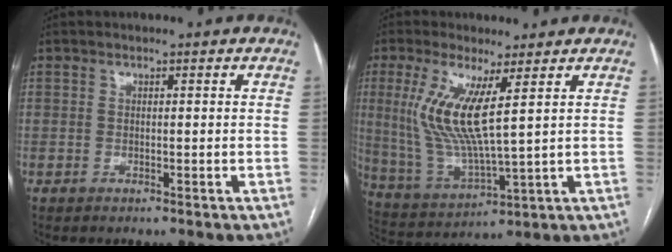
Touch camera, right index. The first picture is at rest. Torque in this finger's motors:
{"motor_torque": [1.29, 0.85, 0.77, 0.21]}